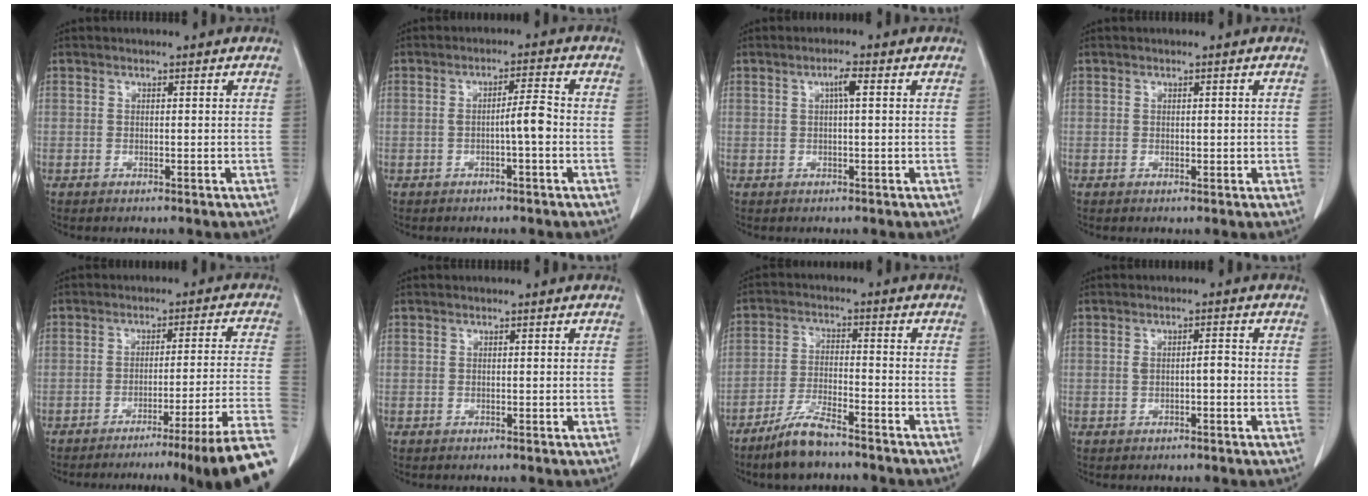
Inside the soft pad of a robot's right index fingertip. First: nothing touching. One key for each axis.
{"total": 3.6, "fx": -0.8, "fy": 0.1, "fz": 3.5, "tx": -0.052, "ty": 0.007, "tz": -0.013}
{"total": 2.1, "fx": 0.6, "fy": 0.2, "fz": 2.0, "tx": -0.036, "ty": 0.004, "tz": 0.009}
{"total": 0.7, "fx": 0.1, "fy": 0.4, "fz": 0.5, "tx": -0.007, "ty": 0.000, "tz": 0.006}
{"total": 16.2, "fx": -12.7, "fy": -3.2, "fz": 9.4, "tx": -0.052, "ty": -0.003, "tz": -0.169}
{"total": 0.0}
{"total": 7.6, "fx": -6.1, "fy": 1.1, "fz": 4.4, "tx": -0.094, "ty": -0.015, "tz": -0.112}
{"total": 2.2, "fx": -0.3, "fy": 0.7, "fz": 2.1, "tx": -0.038, "ty": 0.008, "tz": -0.001}